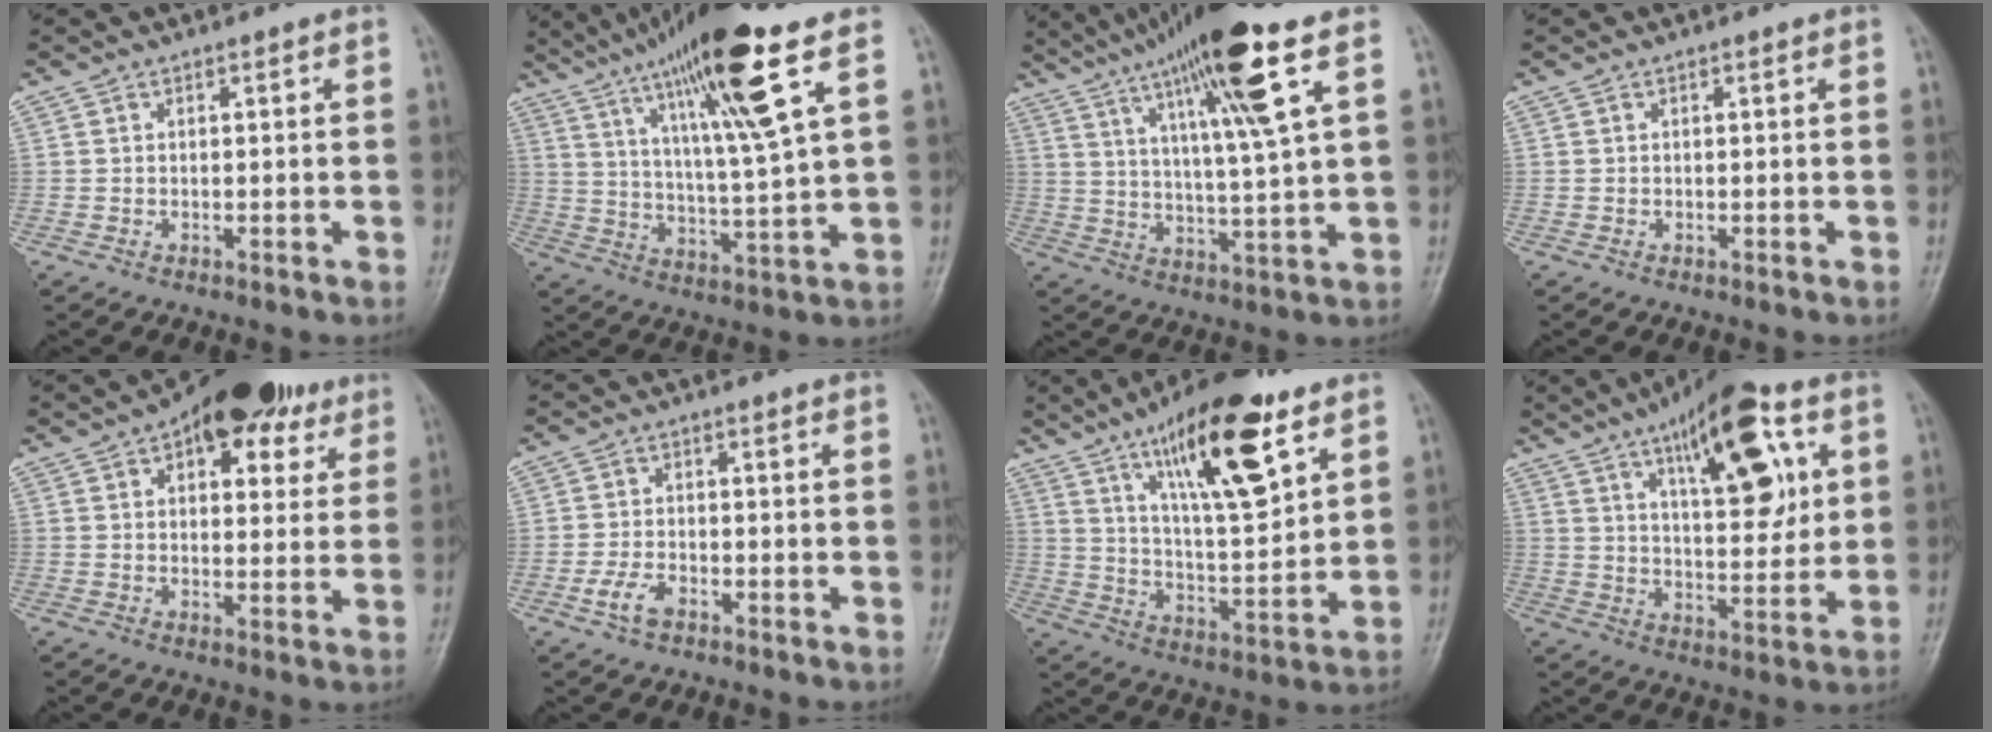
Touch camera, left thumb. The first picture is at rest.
{"total": 18.7, "force": [9.8, 1.5, 15.9], "torque": [-0.271, -0.029, 0.169]}
{"total": 18.3, "force": [9.3, 1.5, 15.7], "torque": [-0.263, -0.019, 0.157]}
{"total": 0.0}
{"total": 14.9, "force": [7.8, 8.0, 9.8], "torque": [-0.078, -0.008, 0.103]}
{"total": 4.1, "force": [-2.2, 2.1, 2.7], "torque": [-0.057, 0.013, -0.044]}
{"total": 19.7, "force": [10.8, 5.7, 15.5], "torque": [-0.225, -0.048, 0.183]}
{"total": 19.3, "force": [8.0, 7.4, 15.9], "torque": [-0.204, -0.020, 0.123]}